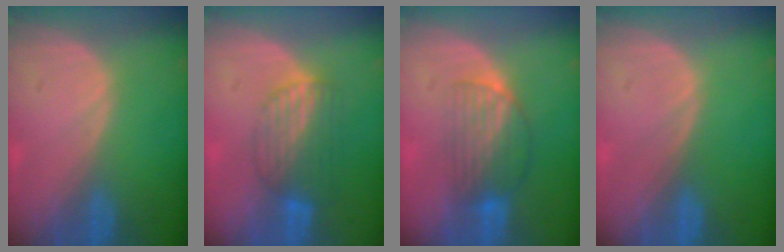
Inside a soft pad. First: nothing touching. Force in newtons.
{"total": 6.8, "press": 6.0, "slide": 3.2}
{"total": 6.6, "press": 5.8, "slide": 3.1}
{"total": 0.0}